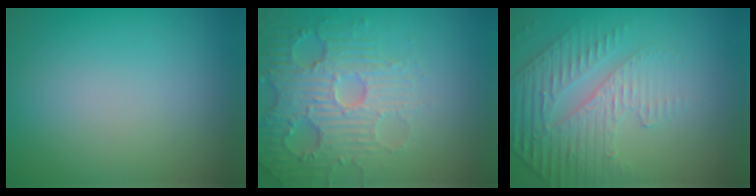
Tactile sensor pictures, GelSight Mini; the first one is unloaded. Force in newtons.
{"total": 4.9, "press": 4.4, "slide": 2.3}
{"total": 4.7, "press": 3.3, "slide": 3.4}